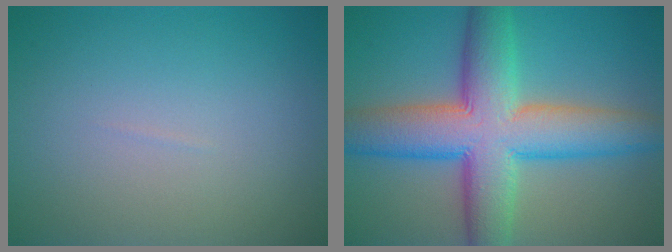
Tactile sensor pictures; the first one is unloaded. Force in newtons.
{"total": 11.0, "press": 11.0, "slide": 0.5}